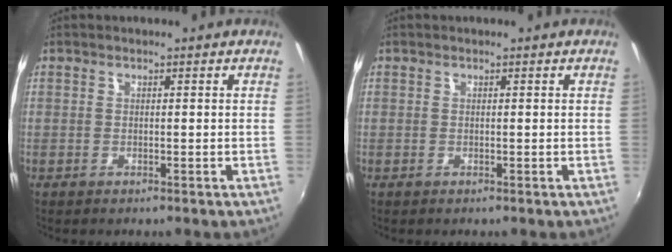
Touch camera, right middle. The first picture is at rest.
{"total": 0.0}